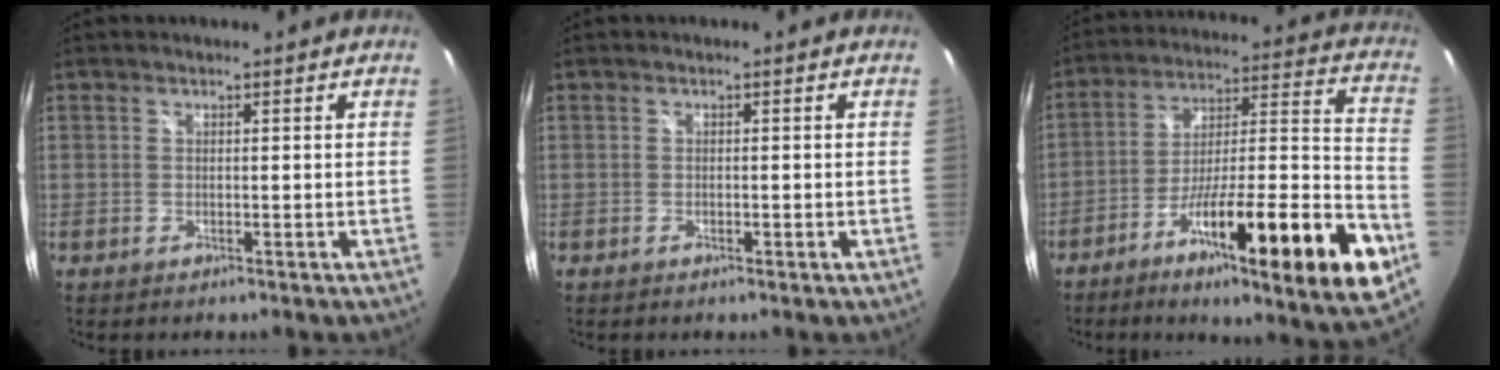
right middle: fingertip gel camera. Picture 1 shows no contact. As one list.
[{"total": 0.7, "force": [-0.4, 0.1, 0.6], "torque": [-0.008, 0.001, -0.008]}, {"total": 25.0, "force": [-11.5, 2.0, 22.1], "torque": [-0.319, -0.030, -0.181]}]